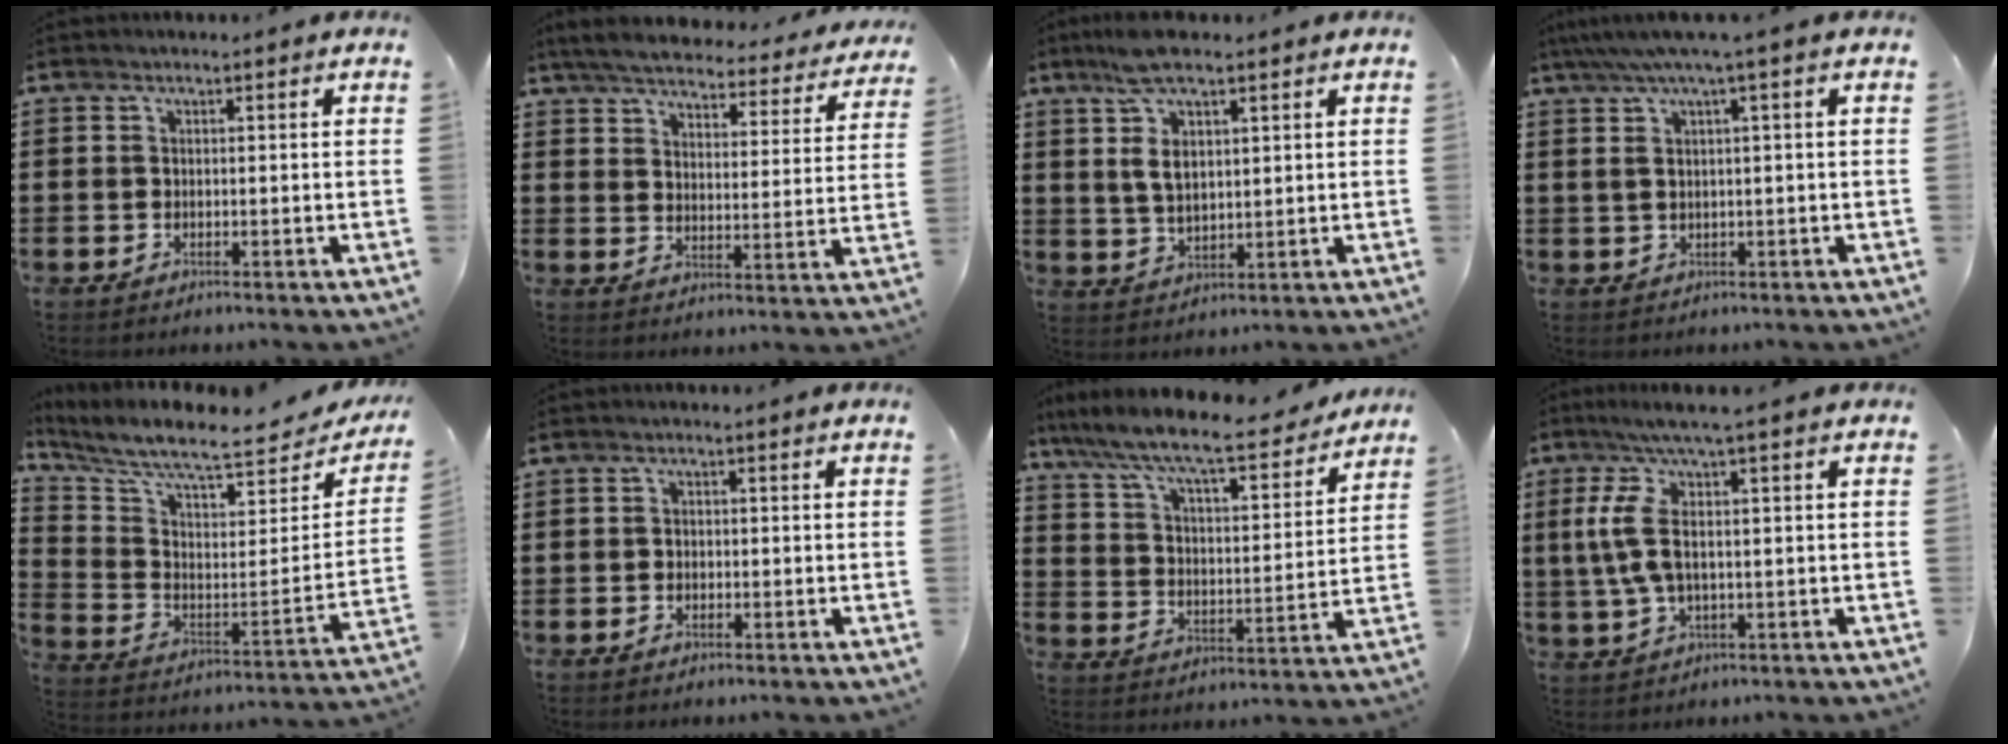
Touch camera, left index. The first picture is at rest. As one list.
[{"total": 5.4, "force": [5.1, 0.4, 1.7], "torque": [-0.059, -0.034, 0.087]}, {"total": 7.1, "force": [3.3, 2.8, 5.6], "torque": [-0.133, 0.004, 0.054]}, {"total": 3.8, "force": [1.0, -0.5, 3.6], "torque": [-0.072, -0.006, 0.011]}, {"total": 7.7, "force": [6.5, 0.7, 4.0], "torque": [-0.101, -0.059, 0.106]}, {"total": 0.8, "force": [-0.3, 0.7, 0.4], "torque": [-0.010, 0.001, -0.007]}, {"total": 9.2, "force": [8.1, 0.4, 4.4], "torque": [-0.119, -0.056, 0.132]}, {"total": 7.5, "force": [1.0, 1.1, 7.4], "torque": [-0.183, -0.019, 0.004]}]